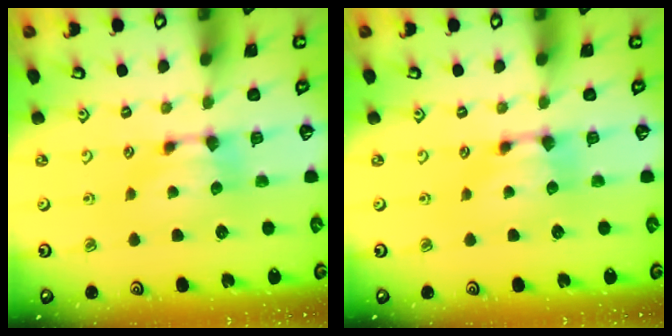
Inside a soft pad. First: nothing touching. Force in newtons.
{"total": 0.6, "press": 0.0, "slide": 0.6}